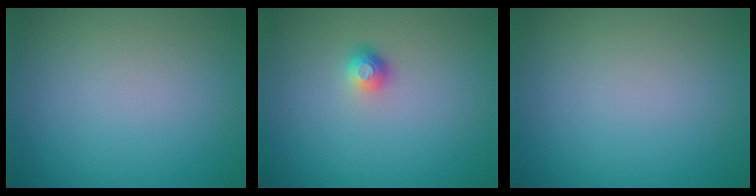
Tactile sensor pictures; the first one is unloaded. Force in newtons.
{"total": 1.2, "press": 1.0, "slide": 0.7}
{"total": 0.0}